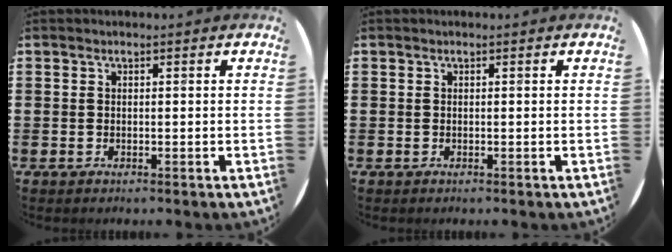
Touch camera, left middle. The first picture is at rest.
{"total": 0.0}